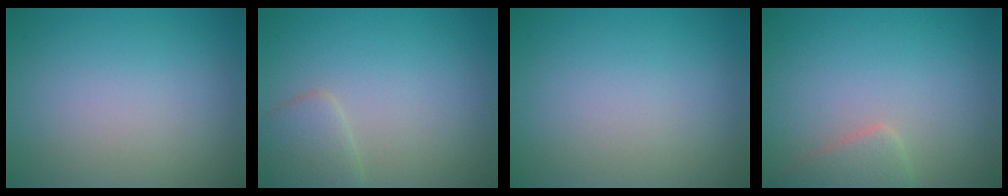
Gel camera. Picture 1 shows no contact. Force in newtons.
{"total": 2.2, "press": 2.2, "slide": 0.1}
{"total": 0.0}
{"total": 2.2, "press": 2.2, "slide": 0.2}